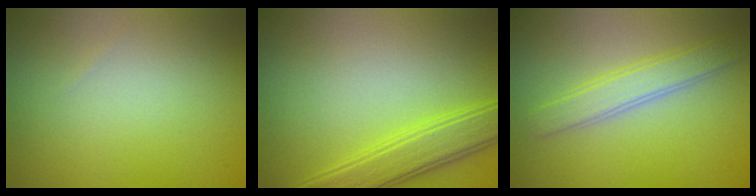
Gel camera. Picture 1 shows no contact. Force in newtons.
{"total": 4.0, "press": 4.0, "slide": 0.1}
{"total": 3.0, "press": 3.0, "slide": 0.1}